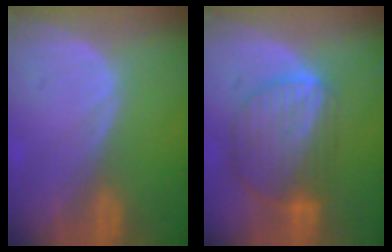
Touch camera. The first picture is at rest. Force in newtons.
{"total": 9.1, "press": 7.8, "slide": 4.7}